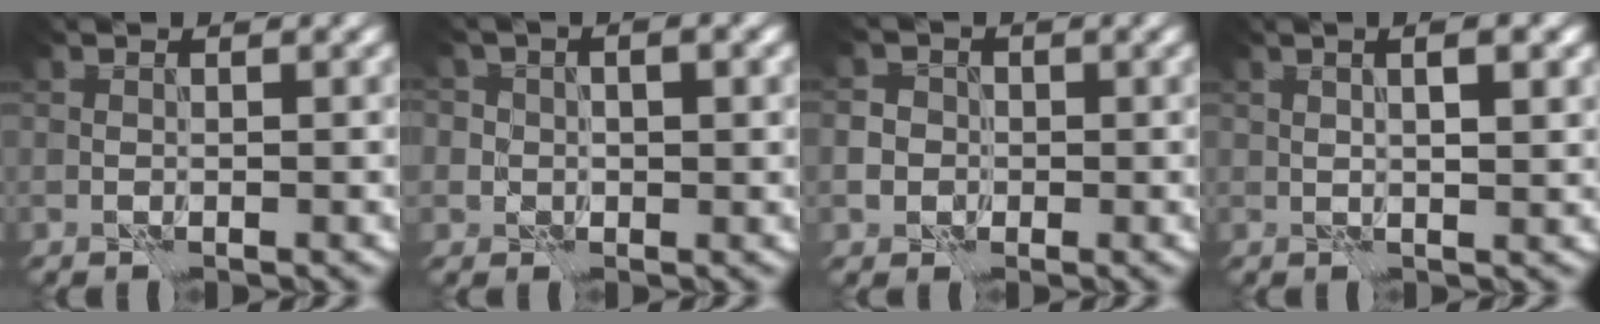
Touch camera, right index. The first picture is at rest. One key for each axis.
{"total": 3.0, "fx": 0.5, "fy": 2.7, "fz": 1.3, "tx": 0.001, "ty": 0.008, "tz": -0.021}
{"total": 3.2, "fx": -0.8, "fy": 3.0, "fz": 0.7, "tx": 0.013, "ty": 0.004, "tz": -0.033}
{"total": 3.3, "fx": 1.4, "fy": 0.7, "fz": 2.9, "tx": -0.024, "ty": 0.005, "tz": 0.010}